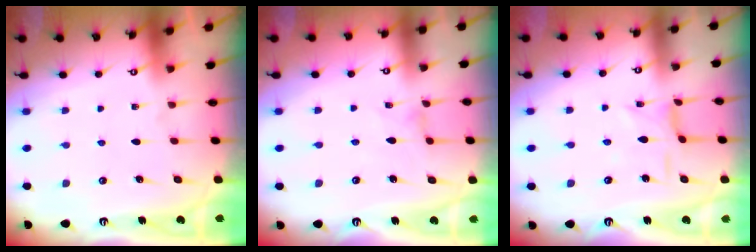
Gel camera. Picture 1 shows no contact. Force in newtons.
{"total": 0.0}
{"total": 1.7, "press": 1.7, "slide": 0.3}